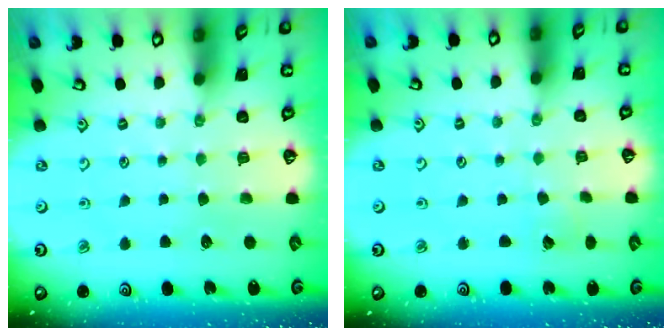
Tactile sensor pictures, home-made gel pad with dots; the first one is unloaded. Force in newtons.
{"total": 2.0, "press": 2.0, "slide": 0.1}